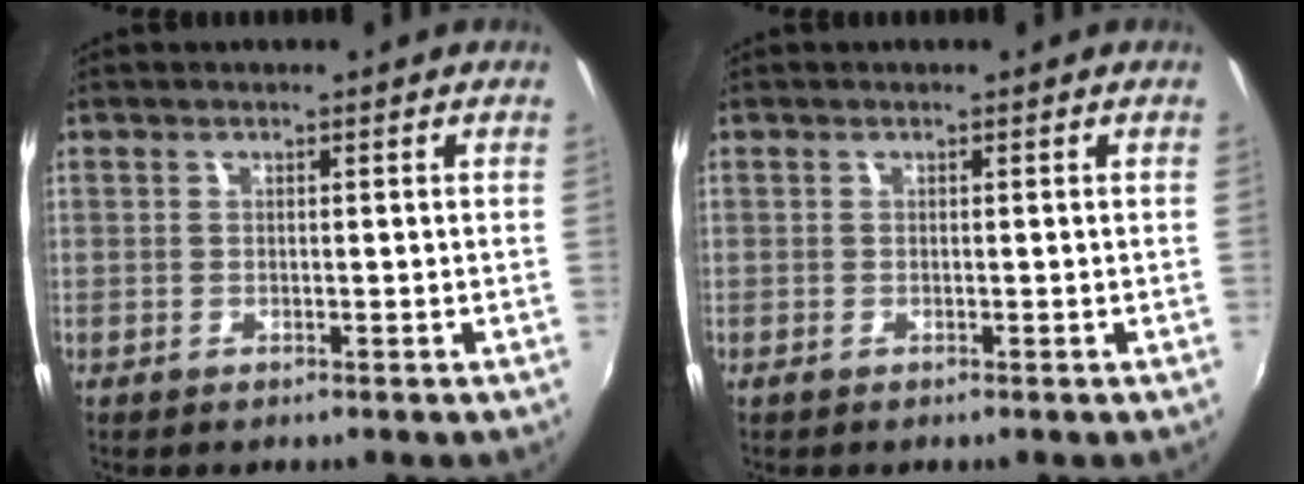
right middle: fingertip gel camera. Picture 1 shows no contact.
{"total": 0.0}